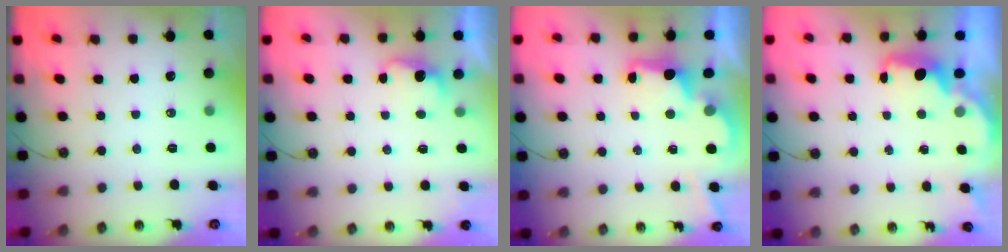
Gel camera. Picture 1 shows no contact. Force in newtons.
{"total": 2.8, "press": 2.6, "slide": 1.0}
{"total": 2.7, "press": 2.6, "slide": 0.8}
{"total": 2.2, "press": 2.1, "slide": 0.7}